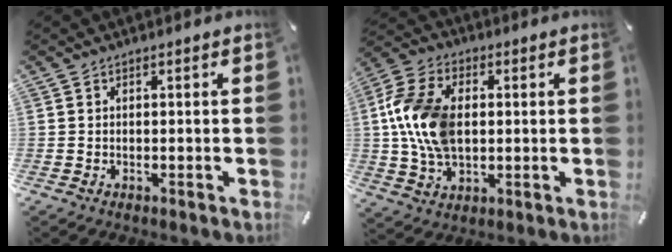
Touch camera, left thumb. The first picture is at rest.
{"total": 14.2, "force": [0.9, 9.7, 10.4], "torque": [-0.240, 0.011, 0.015]}